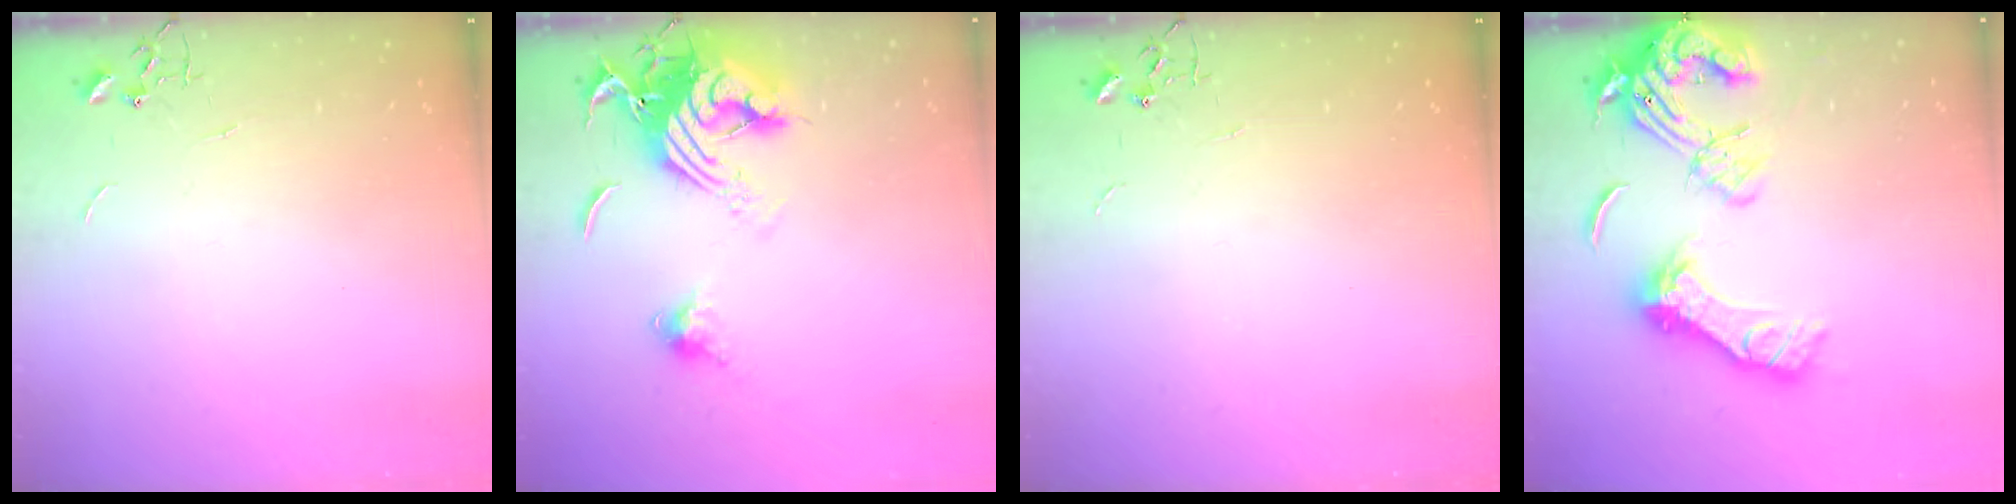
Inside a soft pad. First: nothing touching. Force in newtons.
{"total": 16.6, "press": 16.5, "slide": 1.6}
{"total": 0.0}
{"total": 18.5, "press": 18.4, "slide": 1.8}